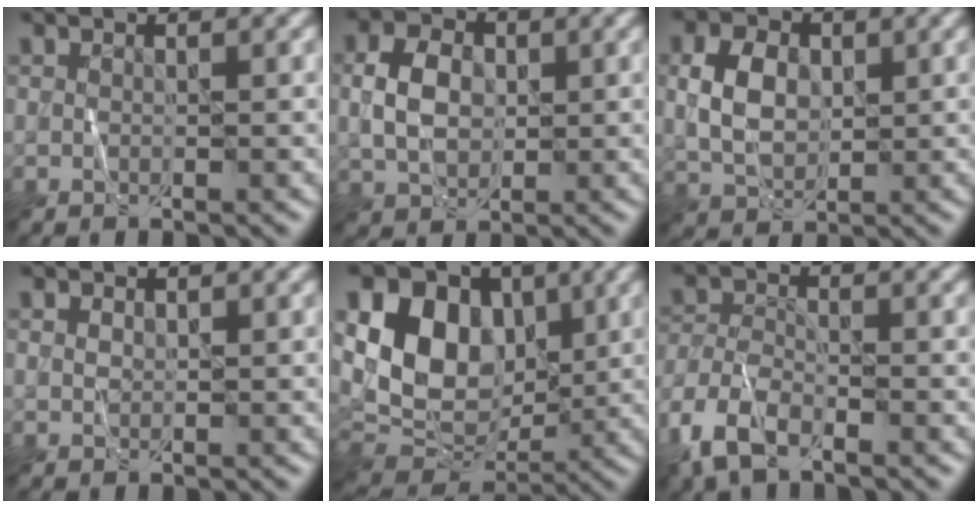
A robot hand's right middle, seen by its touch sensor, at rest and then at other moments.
{"total": 4.1, "force": [0.1, 3.0, 2.7], "torque": [-0.063, 0.004, 0.000]}
{"total": 4.3, "force": [0.4, 3.1, 3.0], "torque": [-0.067, 0.004, 0.008]}
{"total": 0.0}
{"total": 10.9, "force": [2.5, 8.1, 6.8], "torque": [-0.129, 0.009, 0.035]}
{"total": 5.1, "force": [-3.6, 2.1, 2.8], "torque": [-0.065, -0.006, -0.083]}